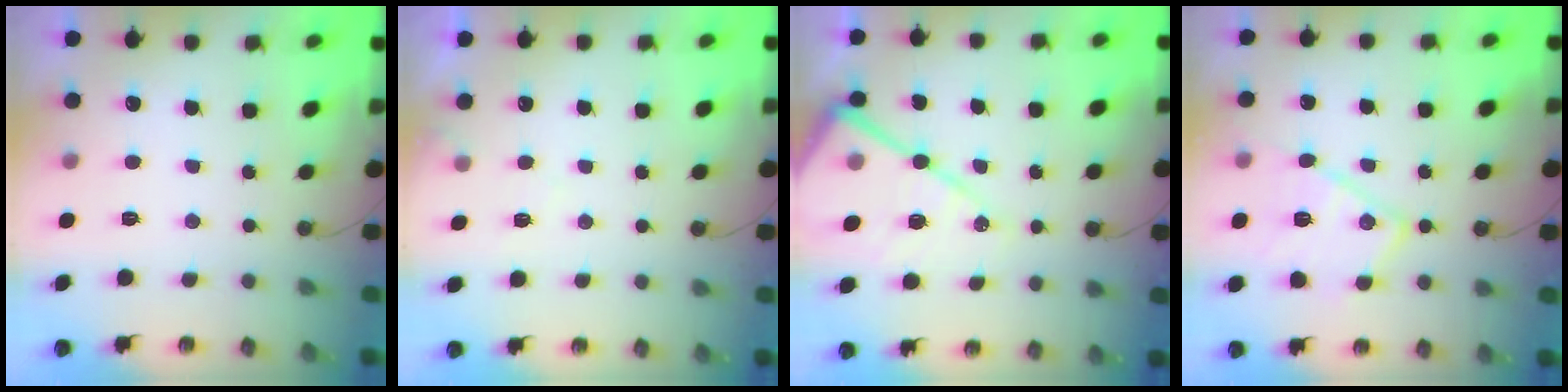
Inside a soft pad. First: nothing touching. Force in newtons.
{"total": 4.4, "press": 4.3, "slide": 0.6}
{"total": 18.2, "press": 18.1, "slide": 1.5}
{"total": 15.2, "press": 15.2, "slide": 0.7}